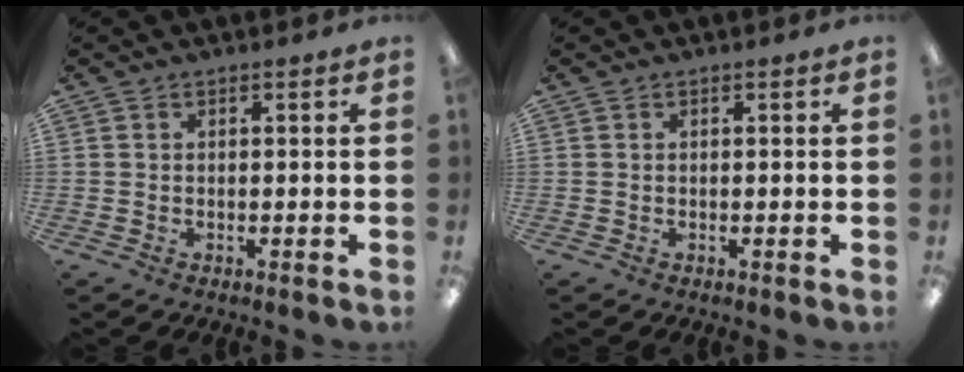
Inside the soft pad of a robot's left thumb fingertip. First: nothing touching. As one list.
[{"total": 0.0}]